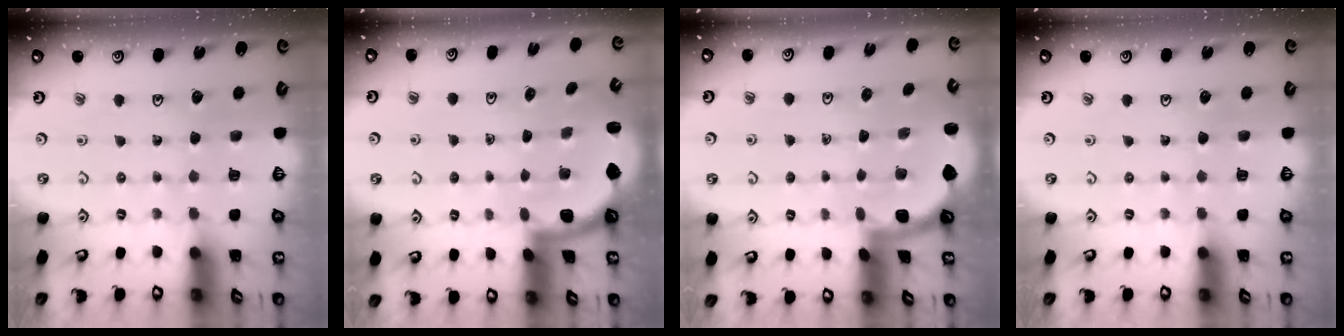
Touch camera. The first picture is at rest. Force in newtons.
{"total": 1.6, "press": 1.6, "slide": 0.1}
{"total": 1.8, "press": 1.8, "slide": 0.0}
{"total": 0.0}